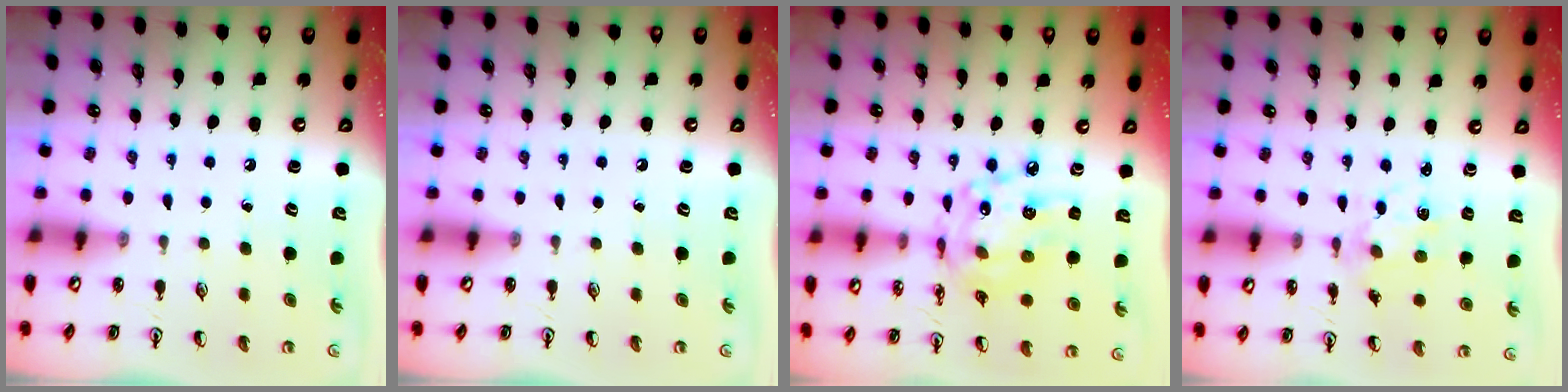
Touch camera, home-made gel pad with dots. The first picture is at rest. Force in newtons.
{"total": 0.0}
{"total": 15.5, "press": 15.4, "slide": 0.9}
{"total": 2.6, "press": 2.5, "slide": 0.4}